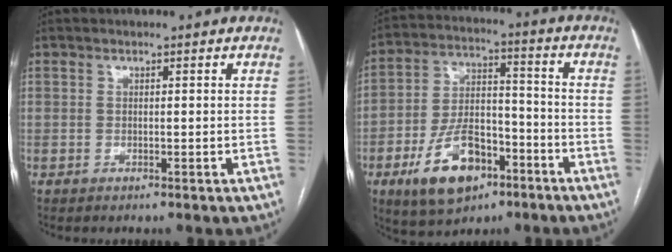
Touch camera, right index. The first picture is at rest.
{"total": 13.4, "force": [-7.0, 6.9, 9.1], "torque": [-0.177, 0.012, -0.116]}